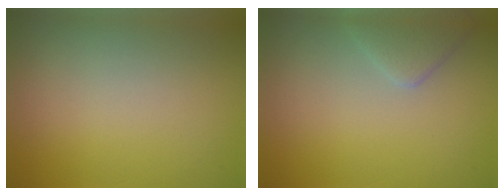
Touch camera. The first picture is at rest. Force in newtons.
{"total": 2.3, "press": 2.3, "slide": 0.1}